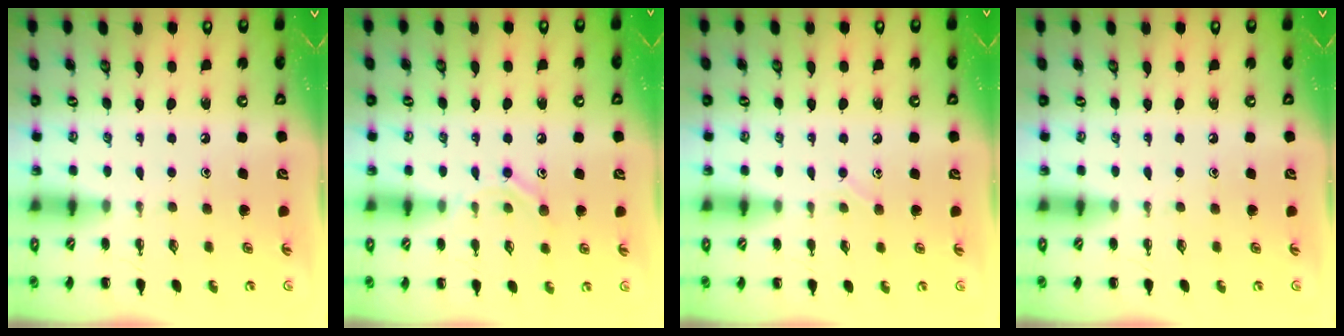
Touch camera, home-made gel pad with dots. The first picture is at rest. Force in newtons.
{"total": 9.3, "press": 9.2, "slide": 1.4}
{"total": 5.5, "press": 5.3, "slide": 1.5}
{"total": 0.0}